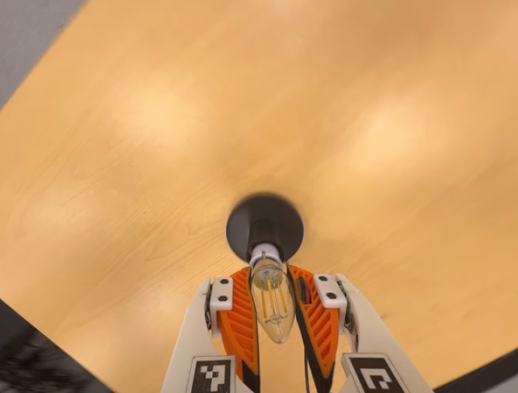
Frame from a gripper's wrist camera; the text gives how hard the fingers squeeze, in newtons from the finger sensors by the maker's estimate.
{"total": 16.5, "left": 14.9, "right": 18.1}